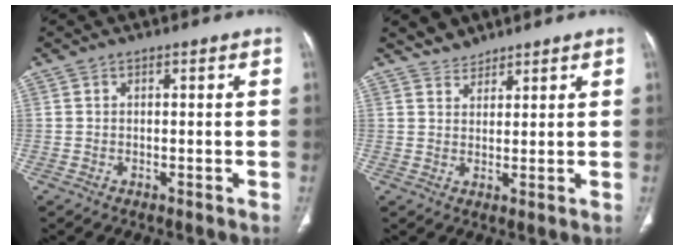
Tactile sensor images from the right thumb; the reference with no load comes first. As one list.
[{"total": 3.0, "force": [2.8, 1.2, 0.0], "torque": [0.012, -0.014, 0.046]}]